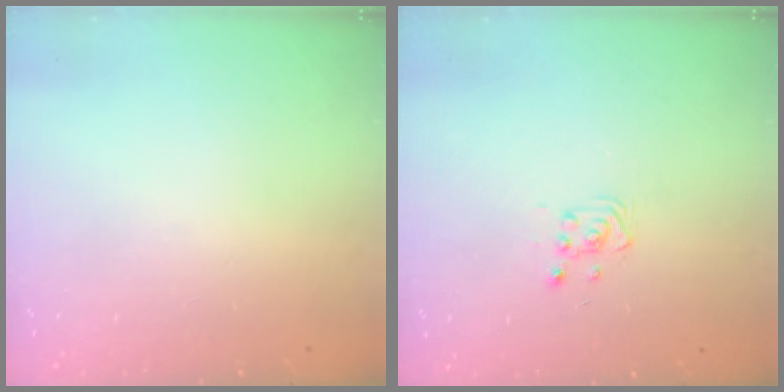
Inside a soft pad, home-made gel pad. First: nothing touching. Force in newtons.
{"total": 3.8, "press": 3.7, "slide": 0.6}